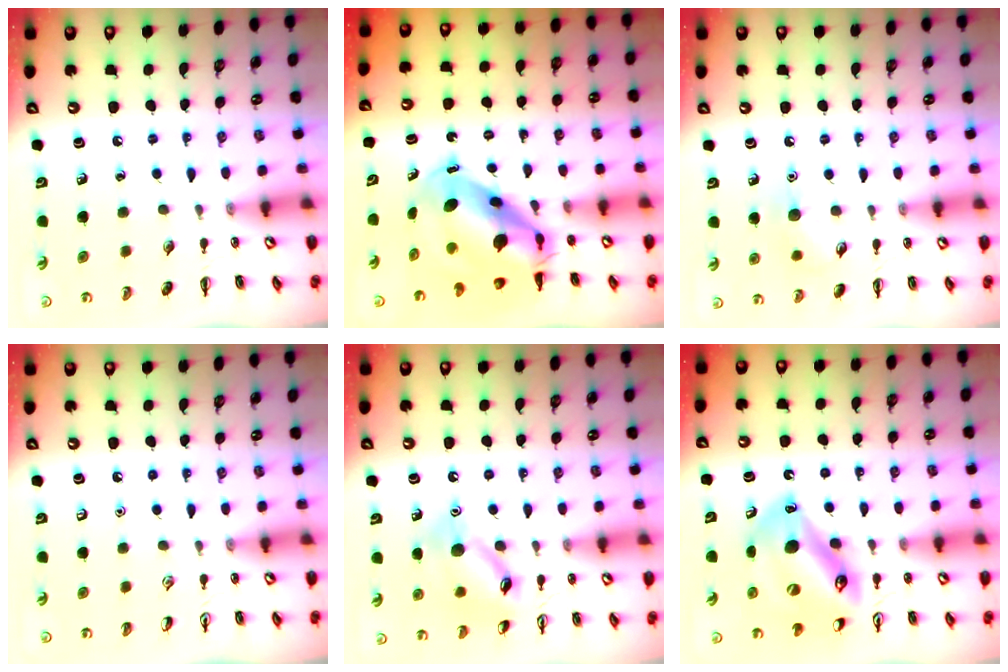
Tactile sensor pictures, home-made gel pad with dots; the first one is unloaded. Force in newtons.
{"total": 8.8, "press": 8.5, "slide": 2.2}
{"total": 7.1, "press": 7.0, "slide": 1.4}
{"total": 0.0}
{"total": 12.2, "press": 12.2, "slide": 0.9}
{"total": 14.9, "press": 14.4, "slide": 3.7}